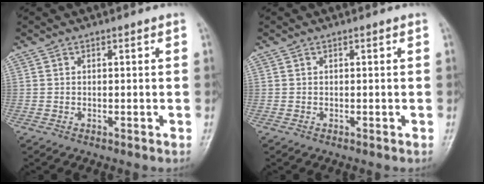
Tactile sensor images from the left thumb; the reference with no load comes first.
{"total": 0.0}